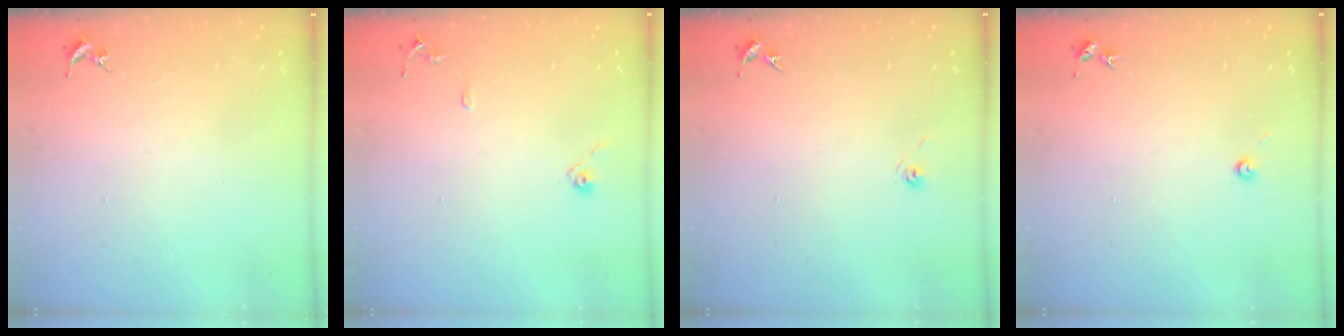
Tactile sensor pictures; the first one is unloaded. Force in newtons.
{"total": 8.0, "press": 8.0, "slide": 0.8}
{"total": 3.3, "press": 2.7, "slide": 2.0}
{"total": 3.0, "press": 3.0, "slide": 0.3}